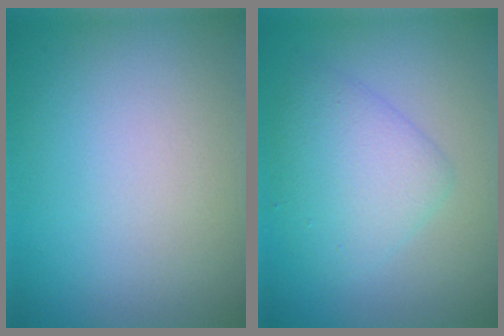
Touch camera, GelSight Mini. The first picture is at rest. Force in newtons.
{"total": 3.8, "press": 3.7, "slide": 0.3}